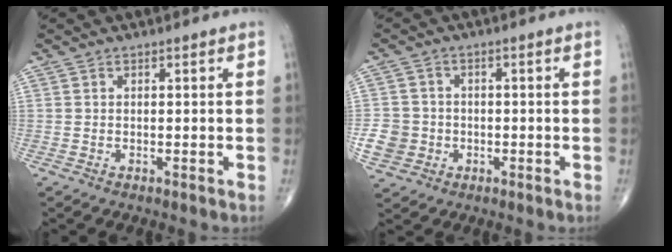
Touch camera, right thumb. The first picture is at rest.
{"total": 5.6, "force": [-1.4, 5.3, 1.4], "torque": [-0.009, 0.009, -0.024]}